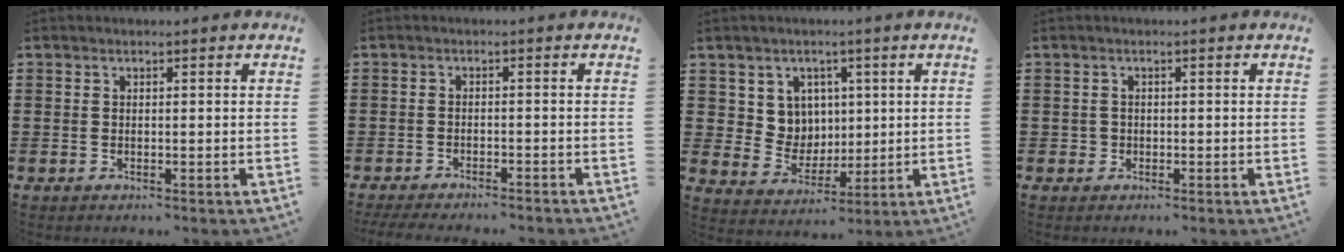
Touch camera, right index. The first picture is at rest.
{"total": 2.2, "force": [-2.1, -0.1, 0.5], "torque": [-0.009, -0.002, -0.043]}
{"total": 6.6, "force": [2.6, 5.9, 1.4], "torque": [-0.051, -0.001, 0.050]}
{"total": 1.0, "force": [-0.2, 1.0, 0.2], "torque": [-0.006, 0.005, -0.006]}